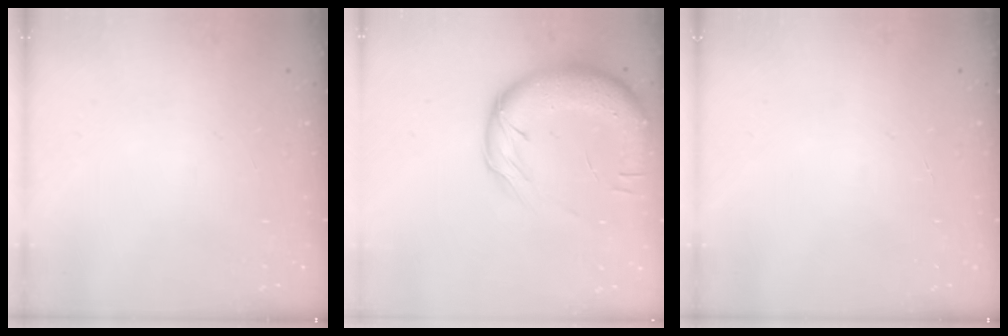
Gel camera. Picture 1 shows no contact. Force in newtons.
{"total": 15.7, "press": 15.3, "slide": 3.6}
{"total": 0.0}